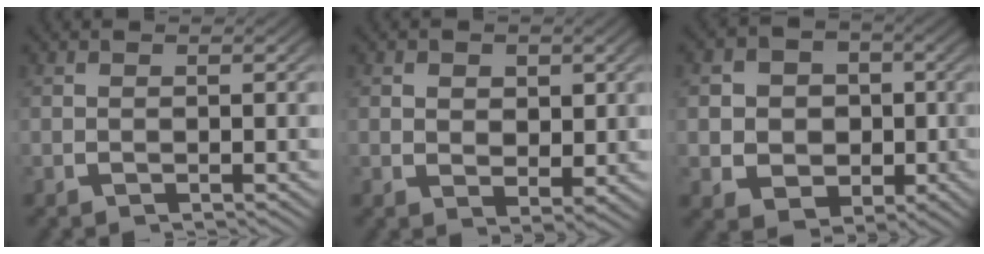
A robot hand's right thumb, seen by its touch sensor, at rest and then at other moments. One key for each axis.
{"total": 2.4, "fx": 0.7, "fy": 1.8, "fz": 1.4, "tx": -0.021, "ty": -0.019, "tz": 0.023}
{"total": 9.6, "fx": -0.5, "fy": 8.1, "fz": 5.1, "tx": -0.101, "ty": -0.042, "tz": 0.004}